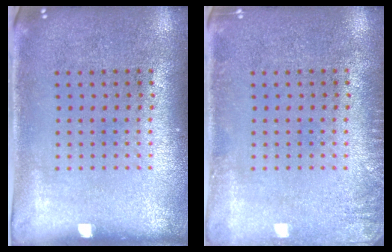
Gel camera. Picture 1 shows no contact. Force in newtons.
{"total": 1.4, "press": 1.3, "slide": 0.2}